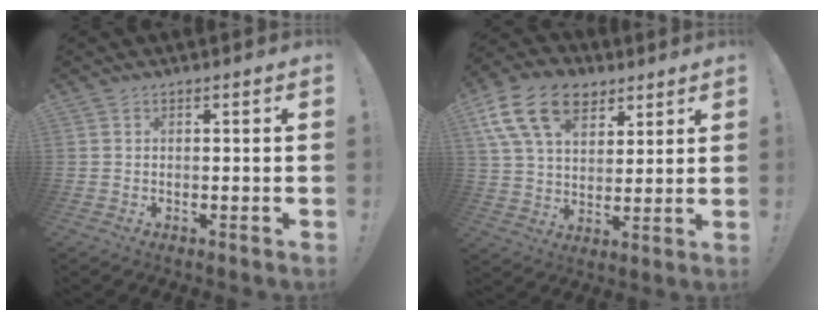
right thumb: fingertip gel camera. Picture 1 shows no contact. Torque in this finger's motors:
{"motor_torque": [1.06, 1.55, 1.18, 0.39, 0.37]}